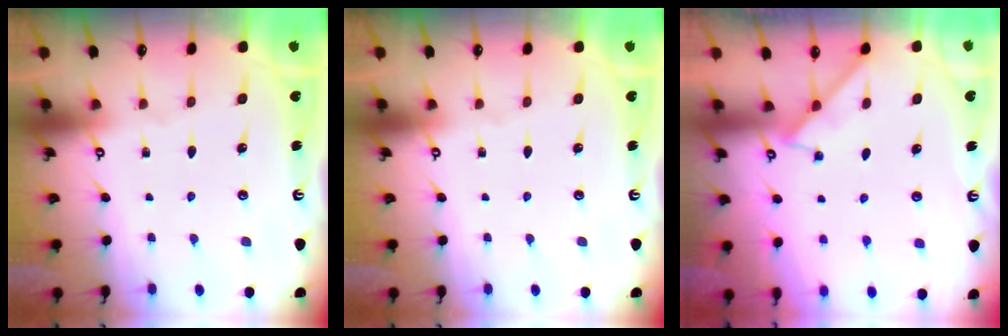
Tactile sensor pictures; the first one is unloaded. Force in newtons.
{"total": 0.0}
{"total": 2.9, "press": 2.8, "slide": 0.4}